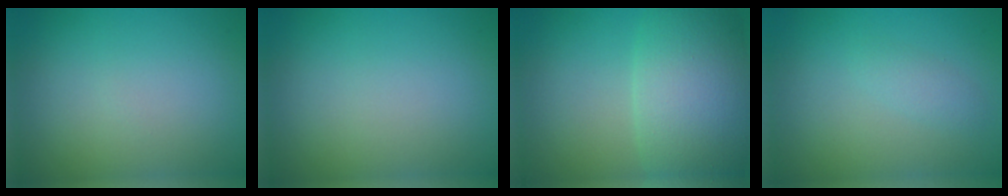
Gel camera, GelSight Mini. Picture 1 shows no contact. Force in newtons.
{"total": 0.0}
{"total": 9.4, "press": 9.3, "slide": 0.8}
{"total": 1.2, "press": 1.2, "slide": 0.1}